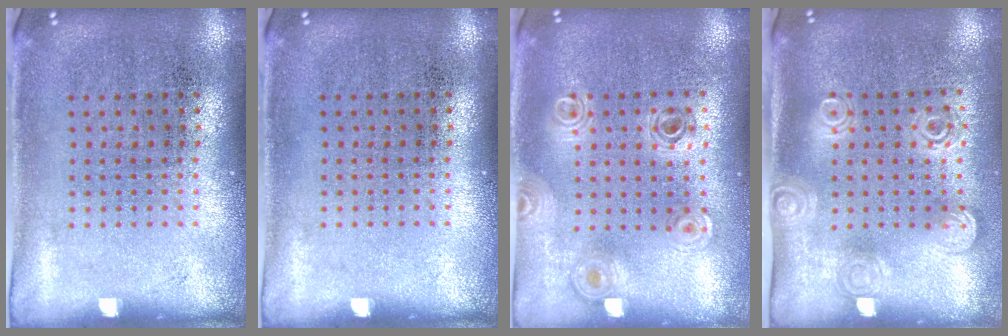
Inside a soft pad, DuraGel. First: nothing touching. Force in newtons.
{"total": 0.0}
{"total": 0.9, "press": 0.9, "slide": 0.2}
{"total": 1.7, "press": 1.3, "slide": 1.1}